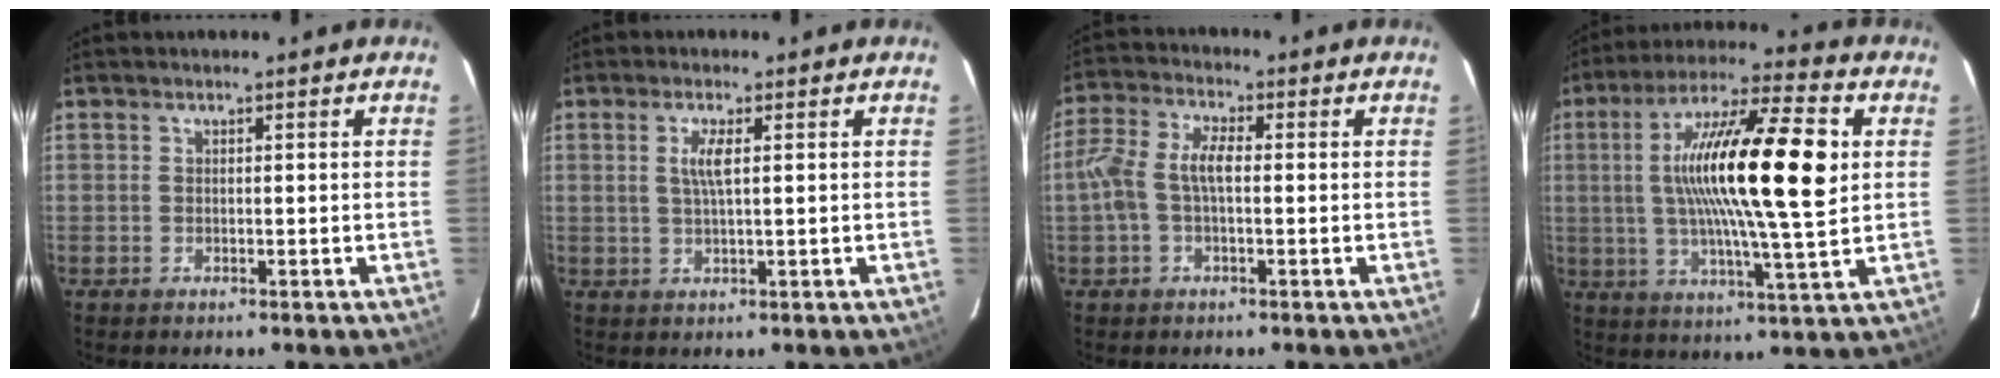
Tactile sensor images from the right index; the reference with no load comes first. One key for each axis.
{"total": 3.1, "fx": 0.8, "fy": 0.2, "fz": 2.9, "tx": -0.059, "ty": 0.000, "tz": 0.014}
{"total": 7.0, "fx": -0.4, "fy": 3.1, "fz": 6.3, "tx": -0.140, "ty": 0.017, "tz": -0.010}
{"total": 21.0, "fx": 3.4, "fy": 2.8, "fz": 20.5, "tx": -0.363, "ty": 0.014, "tz": 0.047}